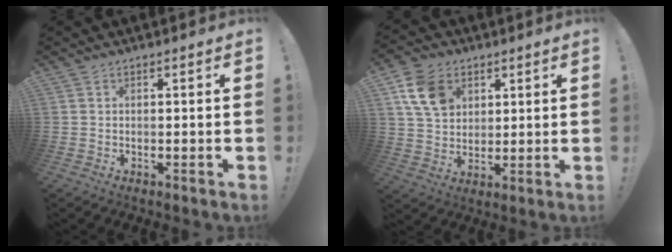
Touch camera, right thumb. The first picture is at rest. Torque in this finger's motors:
{"motor_torque": [0.10, 0.26, 0.81, 0.50, 0.14]}